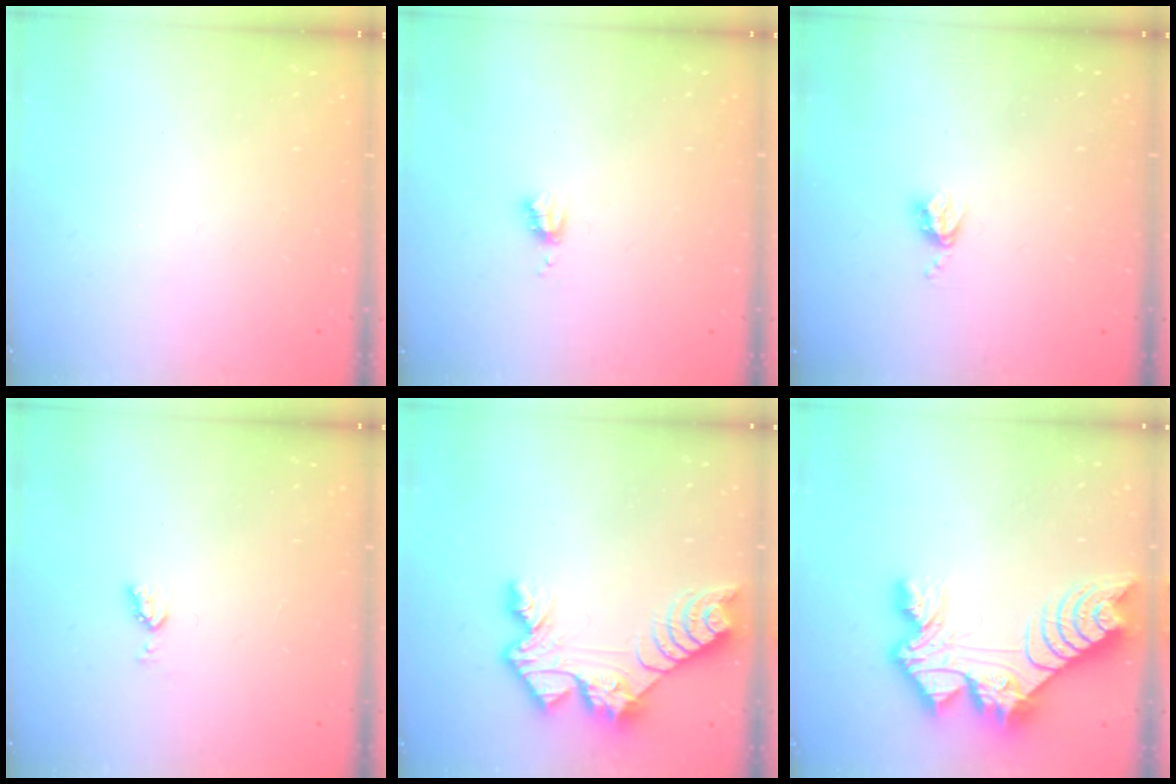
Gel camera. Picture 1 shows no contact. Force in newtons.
{"total": 3.7, "press": 3.7, "slide": 0.4}
{"total": 3.8, "press": 3.7, "slide": 0.5}
{"total": 3.5, "press": 3.4, "slide": 0.9}
{"total": 11.2, "press": 11.1, "slide": 1.0}
{"total": 14.9, "press": 14.8, "slide": 1.5}